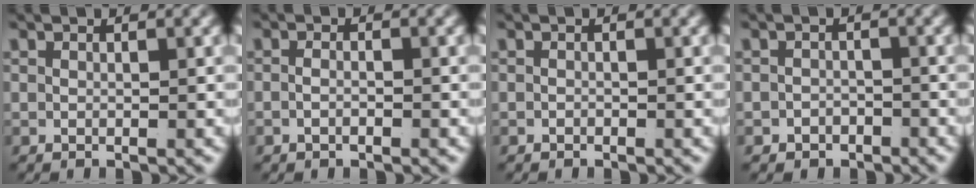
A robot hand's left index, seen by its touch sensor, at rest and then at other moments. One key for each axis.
{"total": 1.3, "fx": -0.9, "fy": 0.4, "fz": 0.8, "tx": -0.020, "ty": -0.006, "tz": -0.016}
{"total": 0.5, "fx": -0.4, "fy": -0.3, "fz": -0.1, "tx": -0.002, "ty": -0.009, "tz": -0.002}
{"total": 2.2, "fx": -1.8, "fy": 1.1, "fz": -0.2, "tx": 0.009, "ty": -0.013, "tz": -0.028}